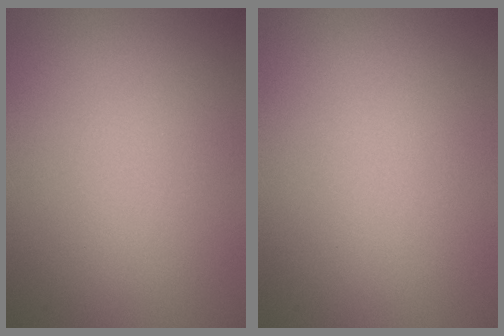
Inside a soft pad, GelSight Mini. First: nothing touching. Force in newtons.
{"total": 0.0}